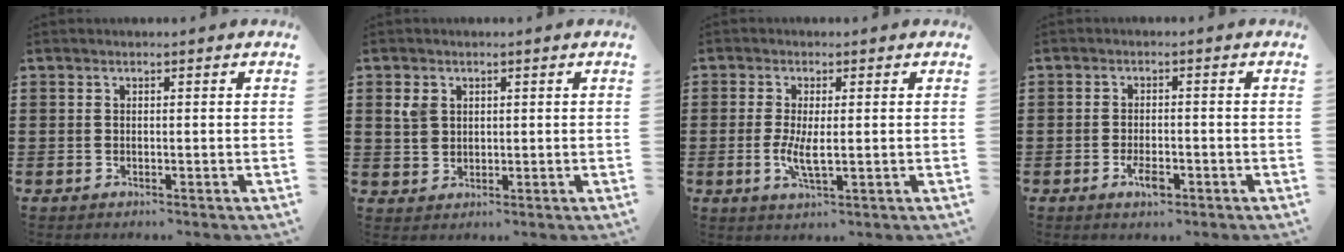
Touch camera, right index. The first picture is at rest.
{"total": 2.9, "force": [1.2, 2.3, 1.4], "torque": [-0.035, 0.010, 0.021]}
{"total": 4.3, "force": [-0.3, 1.2, 4.2], "torque": [-0.081, -0.003, -0.007]}
{"total": 3.2, "force": [-1.7, 1.2, 2.5], "torque": [-0.057, -0.005, -0.033]}